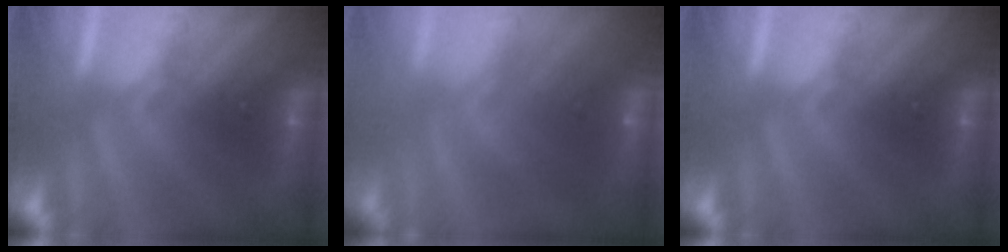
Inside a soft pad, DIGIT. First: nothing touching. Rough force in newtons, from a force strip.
{"total": 5.7}
{"total": 0.0}